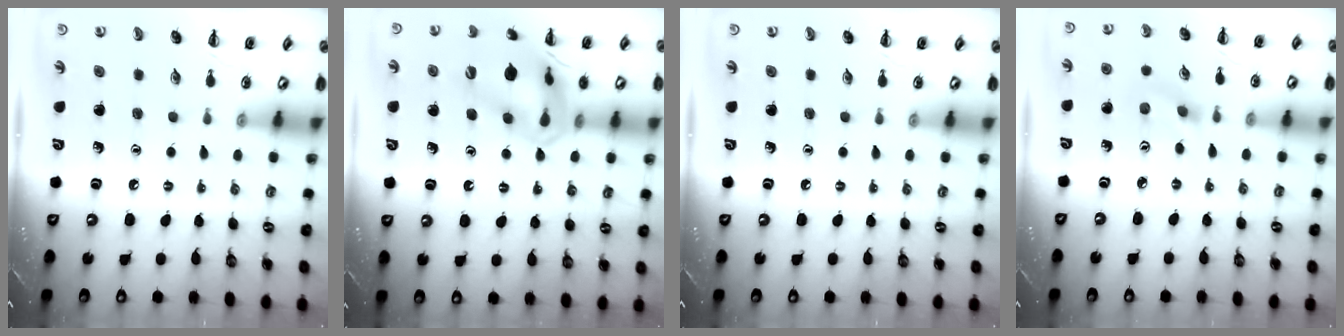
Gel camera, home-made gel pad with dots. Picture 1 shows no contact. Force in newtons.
{"total": 17.5, "press": 17.4, "slide": 1.9}
{"total": 0.0}
{"total": 2.0, "press": 1.9, "slide": 0.8}